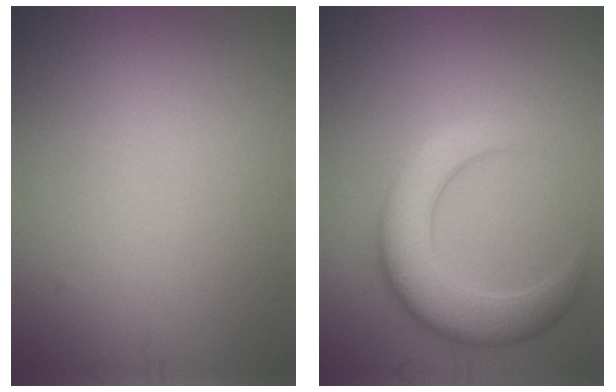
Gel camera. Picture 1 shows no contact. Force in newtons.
{"total": 5.9, "press": 5.9, "slide": 0.3}